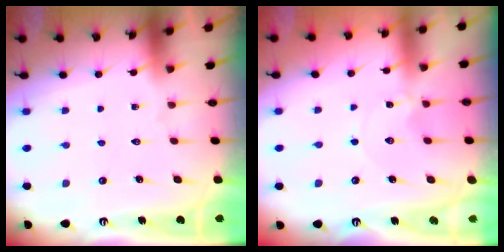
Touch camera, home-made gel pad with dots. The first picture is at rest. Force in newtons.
{"total": 0.5, "press": 0.5, "slide": 0.1}